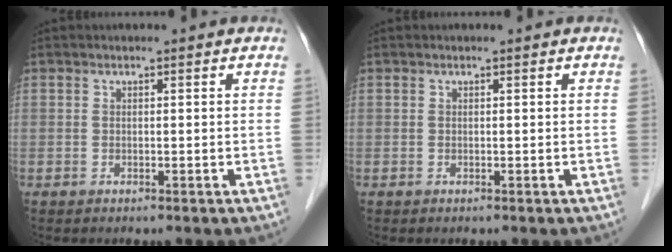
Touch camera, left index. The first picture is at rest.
{"total": 0.0}